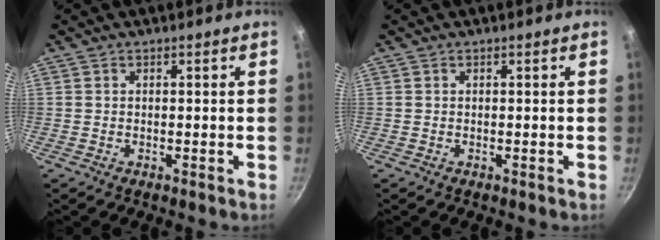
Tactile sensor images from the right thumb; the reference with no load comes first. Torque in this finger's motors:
{"motor_torque": [-0.02, -0.02, 0.01, 0.01, 0.00]}